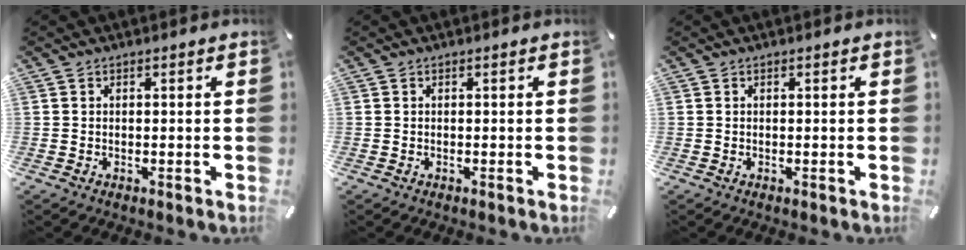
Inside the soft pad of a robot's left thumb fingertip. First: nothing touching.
{"total": 0.0}
{"total": 0.0}